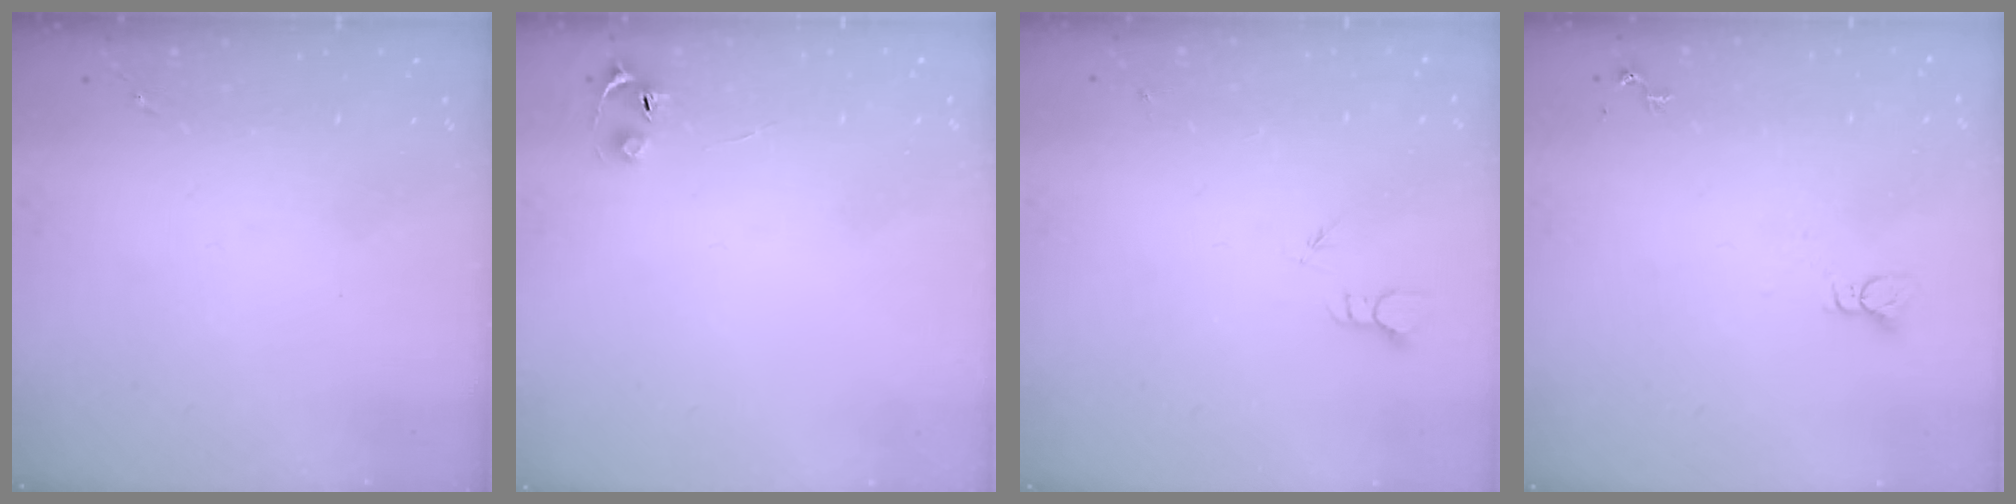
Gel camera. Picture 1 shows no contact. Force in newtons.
{"total": 4.0, "press": 4.0, "slide": 0.5}
{"total": 2.3, "press": 2.3, "slide": 0.1}
{"total": 2.2, "press": 2.2, "slide": 0.1}